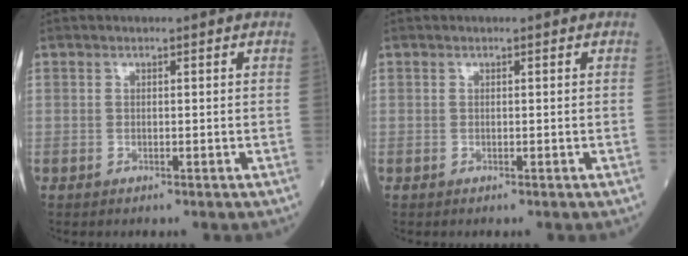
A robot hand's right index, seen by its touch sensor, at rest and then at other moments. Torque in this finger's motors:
{"motor_torque": [0.00, 0.00, 0.00, -0.01]}